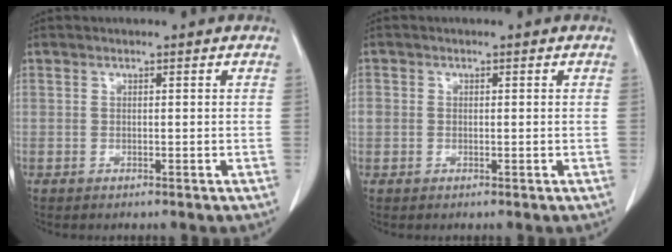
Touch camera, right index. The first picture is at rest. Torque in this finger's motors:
{"motor_torque": [0.19, -0.09, 0.08, 0.02]}